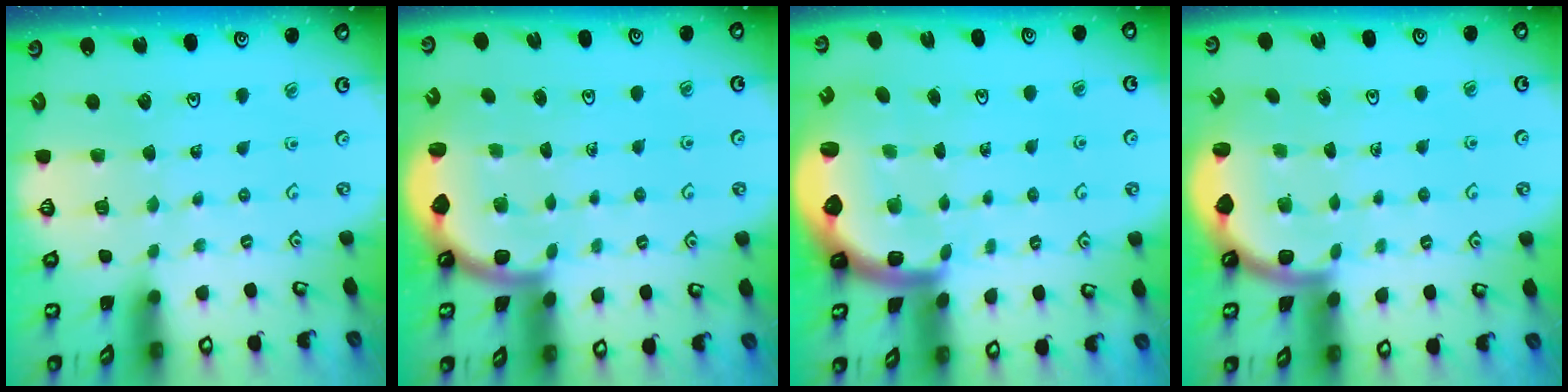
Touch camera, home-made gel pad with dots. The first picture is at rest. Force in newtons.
{"total": 1.7, "press": 1.7, "slide": 0.2}
{"total": 3.2, "press": 3.0, "slide": 1.0}
{"total": 1.6, "press": 1.6, "slide": 0.1}